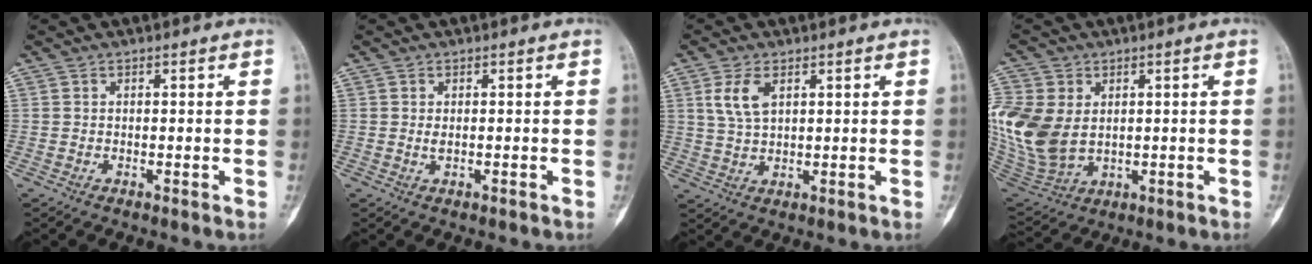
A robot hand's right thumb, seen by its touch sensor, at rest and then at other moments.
{"total": 0.8, "force": [-0.1, 0.3, 0.8], "torque": [-0.013, -0.003, 0.000]}
{"total": 5.5, "force": [2.2, 2.8, 4.2], "torque": [-0.085, -0.004, 0.049]}
{"total": 18.8, "force": [1.7, 13.7, 12.8], "torque": [-0.319, -0.005, 0.054]}